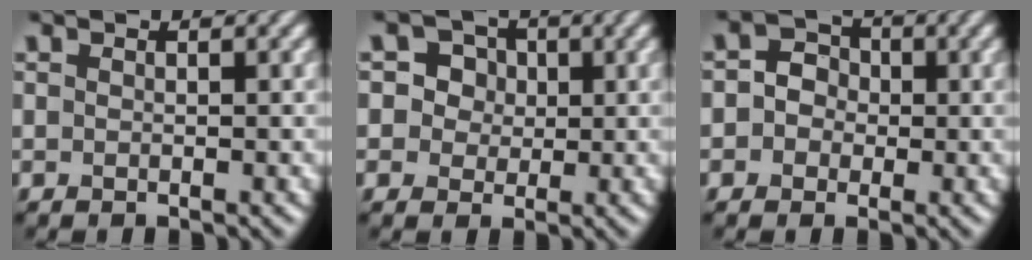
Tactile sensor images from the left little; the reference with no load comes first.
{"total": 4.2, "force": [1.6, 3.6, 1.4], "torque": [-0.016, 0.014, 0.015]}
{"total": 2.6, "force": [-0.2, 2.4, 1.0], "torque": [0.006, 0.005, -0.011]}